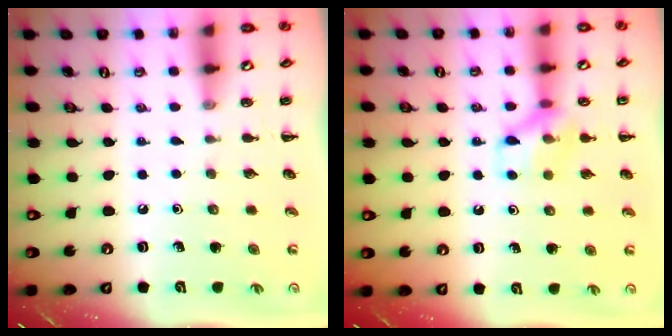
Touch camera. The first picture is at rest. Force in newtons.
{"total": 10.4, "press": 10.4, "slide": 1.0}